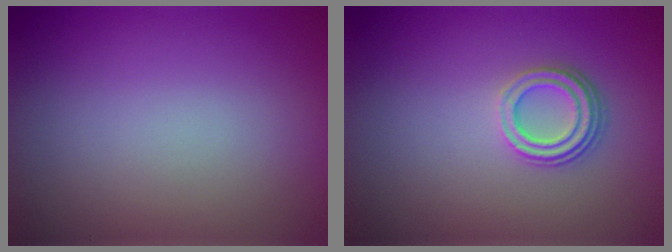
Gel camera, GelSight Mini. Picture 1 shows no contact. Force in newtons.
{"total": 3.1, "press": 2.4, "slide": 2.0}